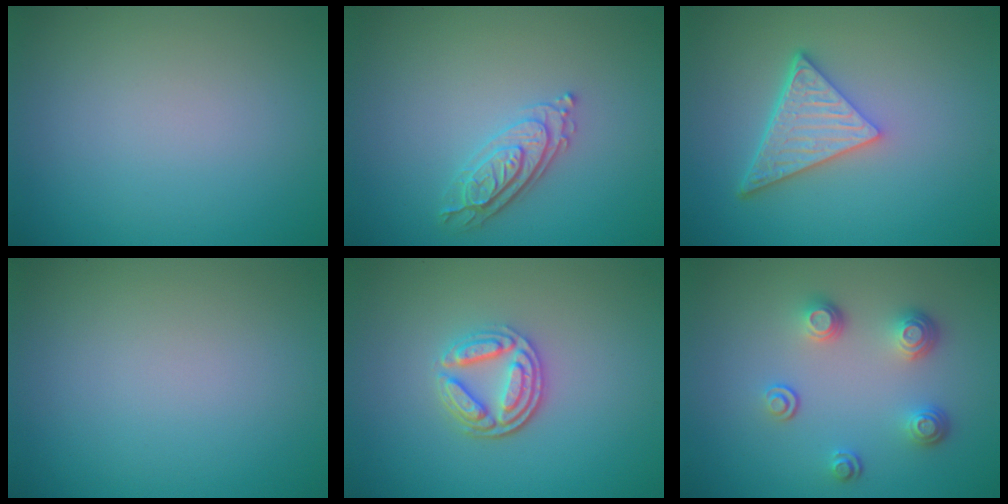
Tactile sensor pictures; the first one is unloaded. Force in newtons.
{"total": 2.9, "press": 2.7, "slide": 1.0}
{"total": 5.4, "press": 4.0, "slide": 3.6}
{"total": 0.0}
{"total": 3.9, "press": 3.2, "slide": 2.2}
{"total": 3.2, "press": 2.5, "slide": 1.9}